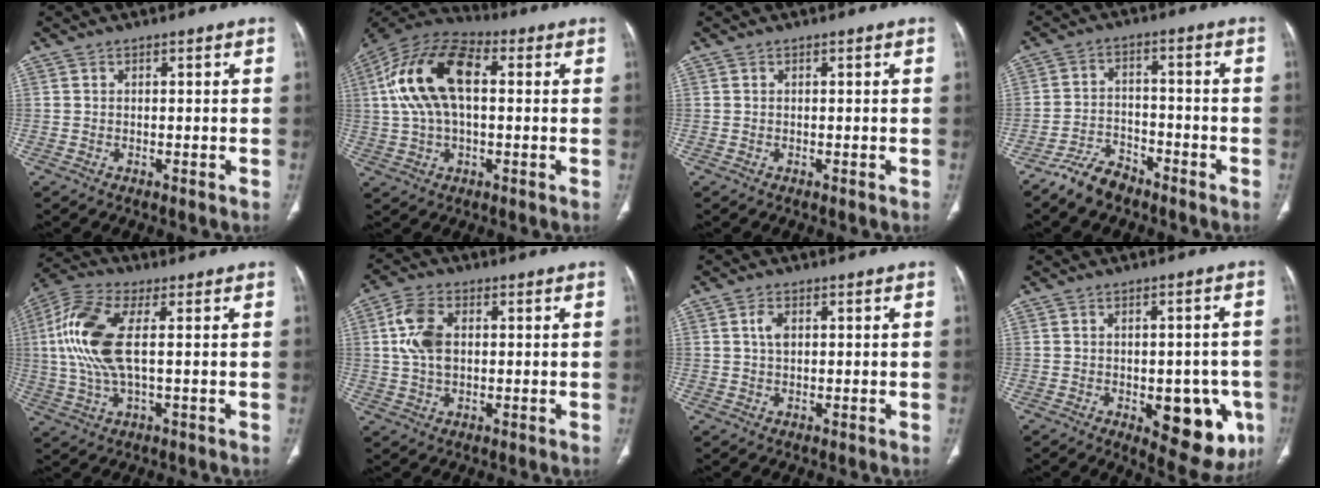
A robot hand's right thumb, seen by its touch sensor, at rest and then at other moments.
{"total": 17.3, "force": [2.8, 9.2, 14.3], "torque": [-0.279, 0.035, 0.045]}
{"total": 0.0}
{"total": 6.4, "force": [-5.3, 2.9, 2.2], "torque": [-0.041, 0.028, -0.100]}
{"total": 13.4, "force": [1.8, 5.2, 12.2], "torque": [-0.293, 0.013, 0.033]}
{"total": 7.9, "force": [1.3, 4.9, 6.1], "torque": [-0.125, 0.009, 0.026]}
{"total": 2.8, "force": [0.8, 1.6, 2.1], "torque": [-0.040, 0.002, 0.016]}
{"total": 14.1, "force": [-4.4, 6.8, 11.5], "torque": [-0.110, 0.004, -0.038]}